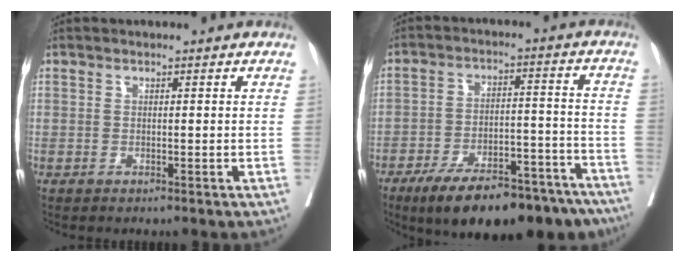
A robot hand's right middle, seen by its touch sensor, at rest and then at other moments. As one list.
[{"total": 20.0, "force": [-15.6, 6.1, 10.9], "torque": [-0.119, 0.020, -0.231]}]